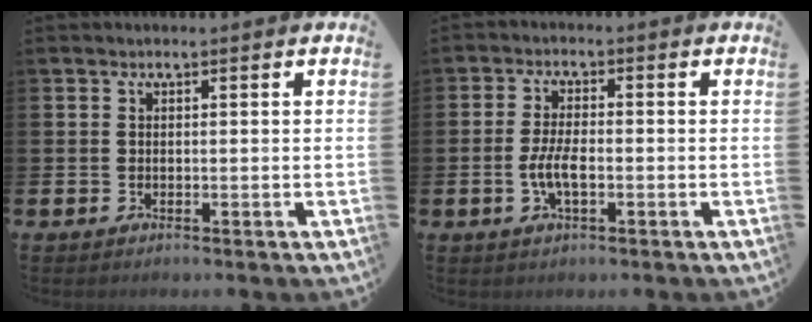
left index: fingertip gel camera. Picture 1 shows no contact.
{"total": 4.0, "force": [-1.0, 1.5, 3.6], "torque": [-0.068, 0.001, -0.019]}